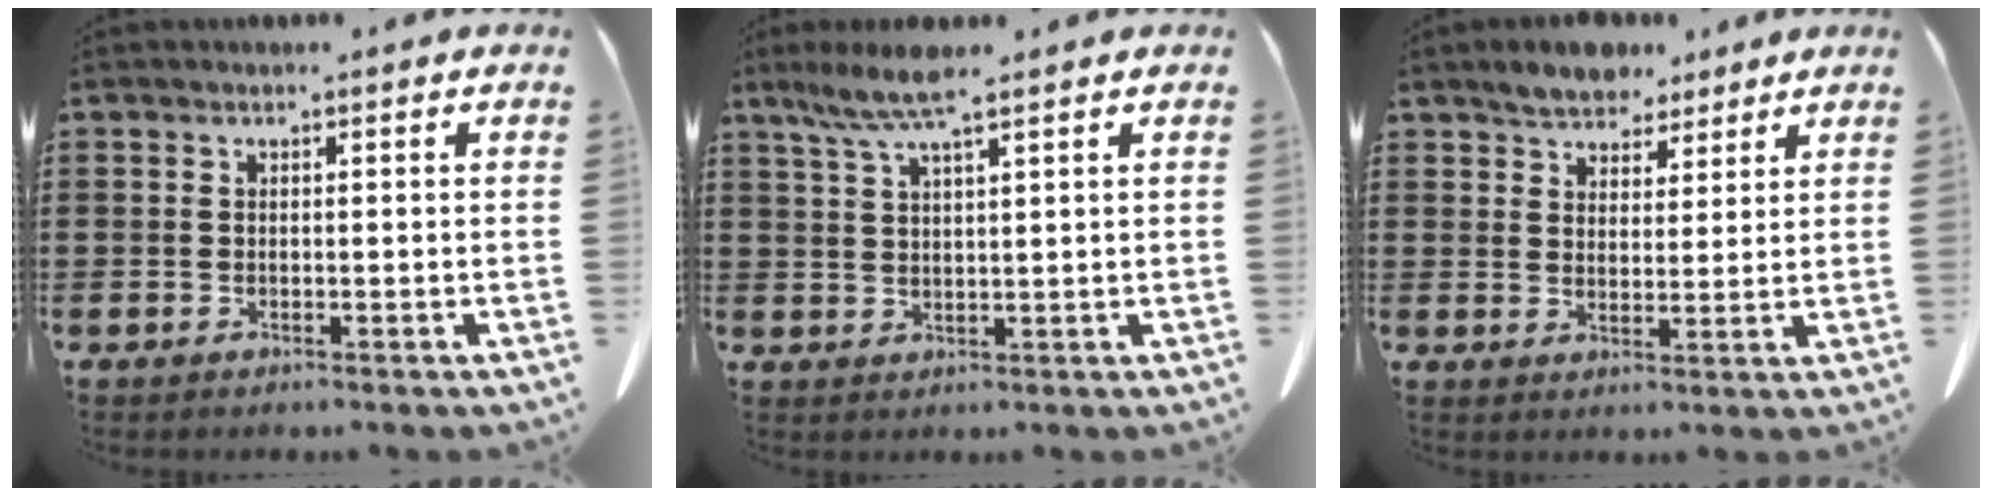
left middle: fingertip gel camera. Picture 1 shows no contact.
{"total": 6.0, "force": [4.1, 0.6, 4.4], "torque": [-0.095, -0.005, 0.072]}
{"total": 5.1, "force": [4.6, 2.1, 0.8], "torque": [-0.024, -0.005, 0.085]}